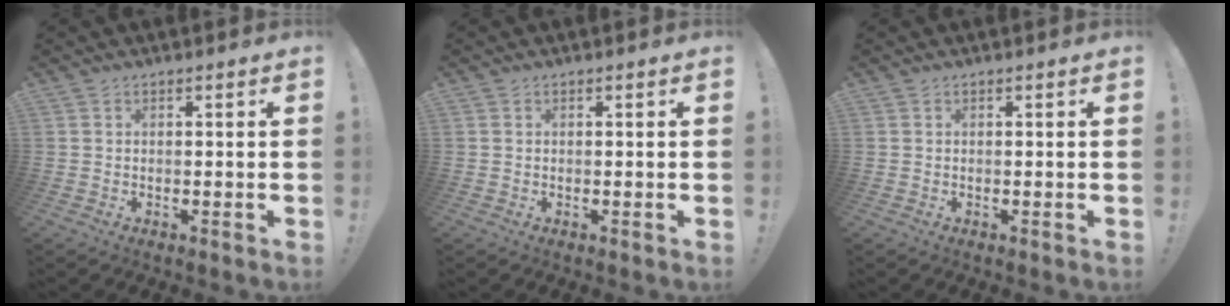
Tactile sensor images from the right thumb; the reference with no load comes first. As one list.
[{"total": 0.0}, {"total": 0.0}]